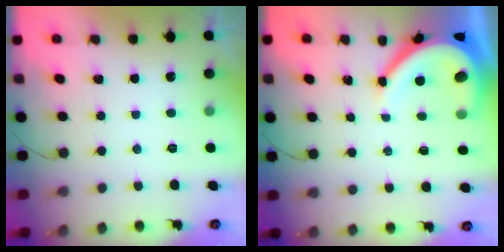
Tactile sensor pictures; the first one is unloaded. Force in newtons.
{"total": 8.8, "press": 8.7, "slide": 1.4}